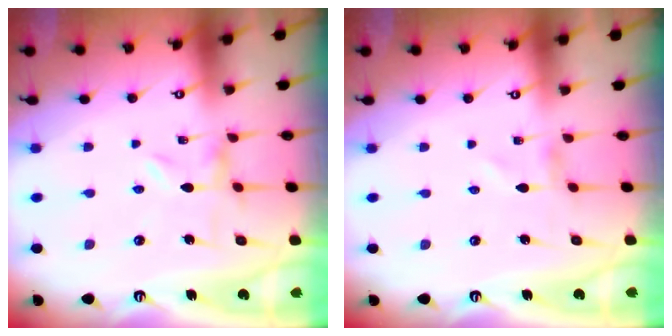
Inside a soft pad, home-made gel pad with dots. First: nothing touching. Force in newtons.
{"total": 0.7, "press": 0.6, "slide": 0.1}